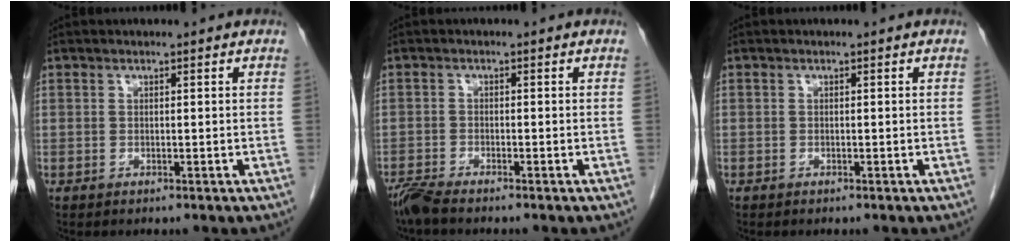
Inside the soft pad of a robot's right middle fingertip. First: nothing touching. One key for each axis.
{"total": 2.8, "fx": -2.5, "fy": -0.1, "fz": 1.1, "tx": -0.029, "ty": -0.012, "tz": -0.054}
{"total": 0.0}